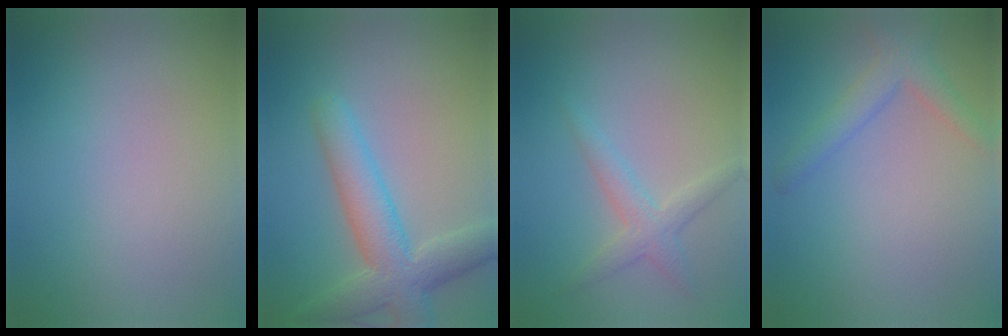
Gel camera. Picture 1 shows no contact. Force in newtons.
{"total": 5.4, "press": 5.4, "slide": 0.1}
{"total": 2.3, "press": 2.2, "slide": 0.1}
{"total": 2.5, "press": 2.5, "slide": 0.3}